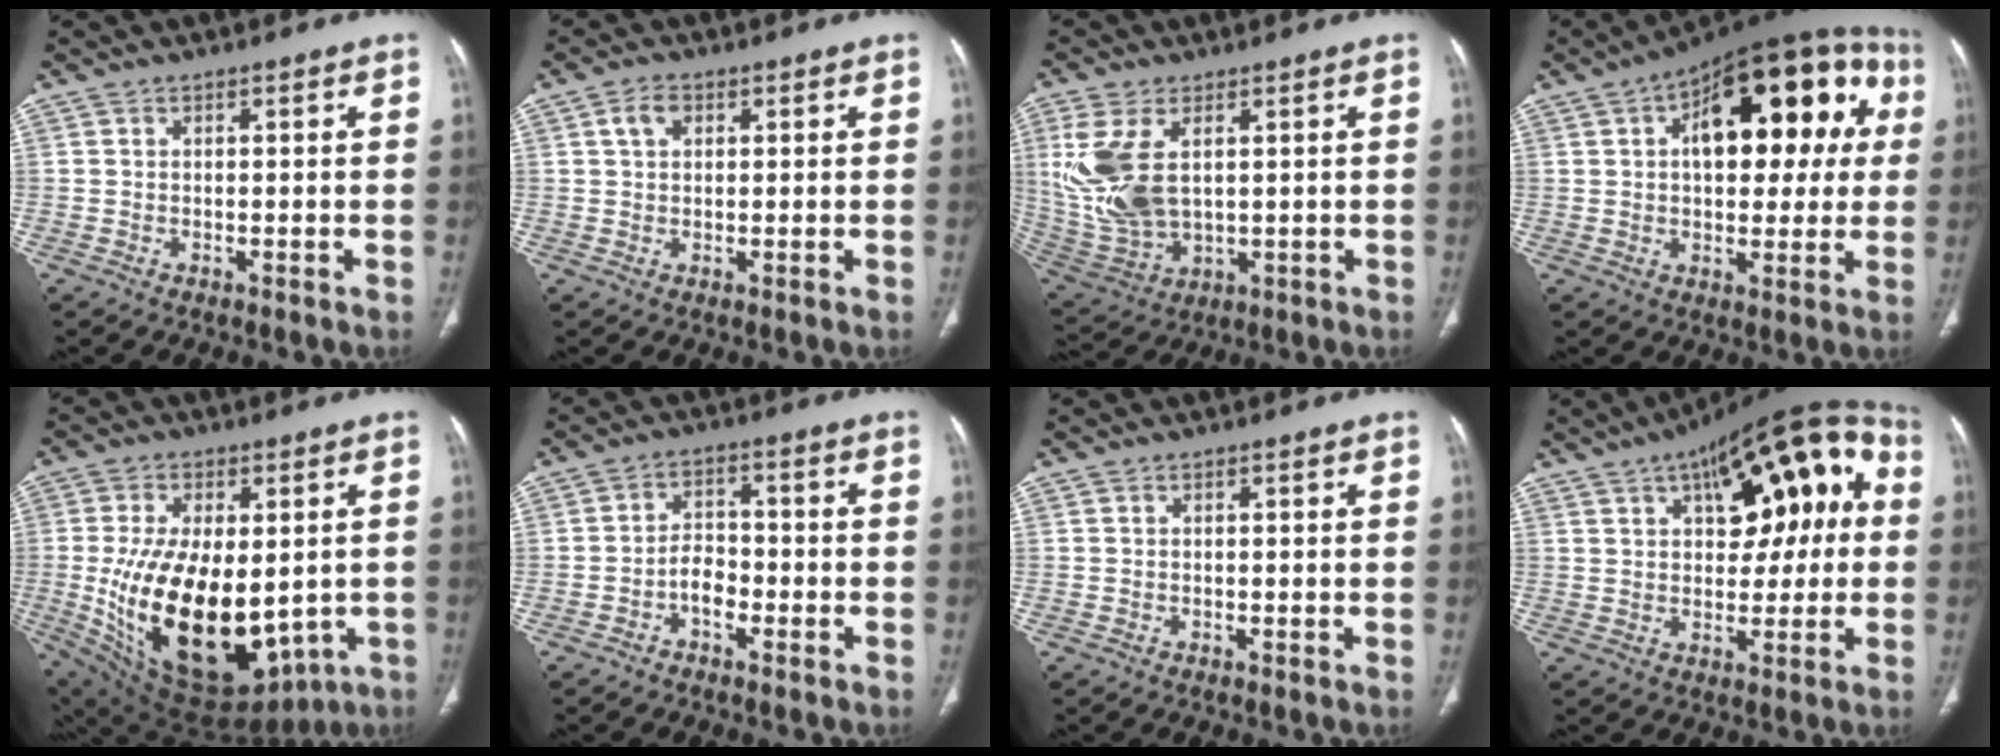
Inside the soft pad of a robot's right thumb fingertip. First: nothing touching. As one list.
[{"total": 3.1, "force": [1.2, 2.2, 1.9], "torque": [-0.030, 0.005, 0.021]}, {"total": 14.0, "force": [3.0, 8.1, 11.0], "torque": [-0.244, -0.010, 0.076]}, {"total": 25.1, "force": [6.0, 12.3, 21.0], "torque": [-0.255, 0.034, 0.080]}, {"total": 27.0, "force": [-3.3, 15.2, 22.0], "torque": [-0.401, -0.031, -0.013]}, {"total": 4.6, "force": [-2.2, 2.9, 2.7], "torque": [-0.032, 0.024, -0.046]}, {"total": 0.0}, {"total": 22.3, "force": [5.6, 10.5, 18.8], "torque": [-0.229, 0.039, 0.075]}]